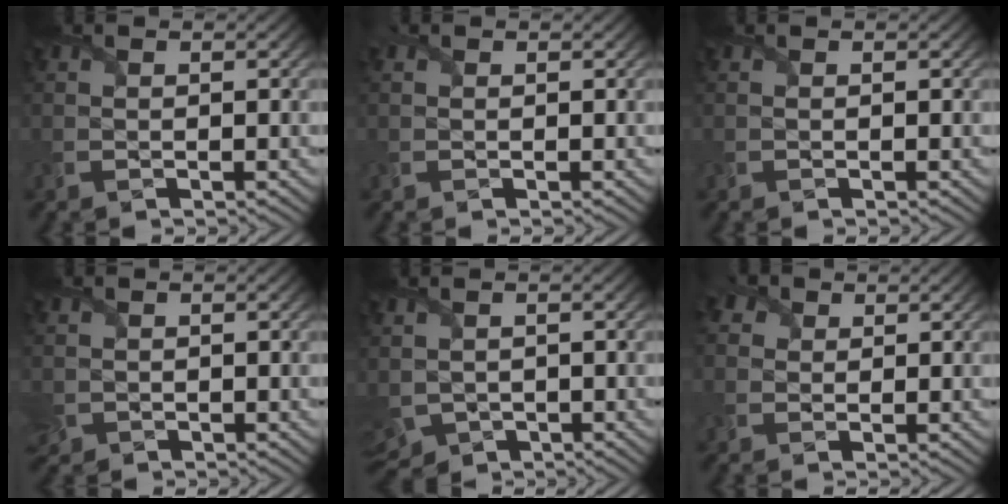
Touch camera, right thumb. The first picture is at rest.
{"total": 0.6, "force": [0.4, 0.4, 0.1], "torque": [-0.004, 0.002, 0.009]}
{"total": 0.0}
{"total": 1.8, "force": [0.0, 1.7, 0.6], "torque": [-0.029, -0.006, -0.003]}
{"total": 3.8, "force": [-0.8, 2.7, 2.6], "torque": [-0.077, -0.021, -0.011]}
{"total": 3.3, "force": [1.8, 2.5, 1.2], "torque": [-0.037, 0.003, 0.030]}